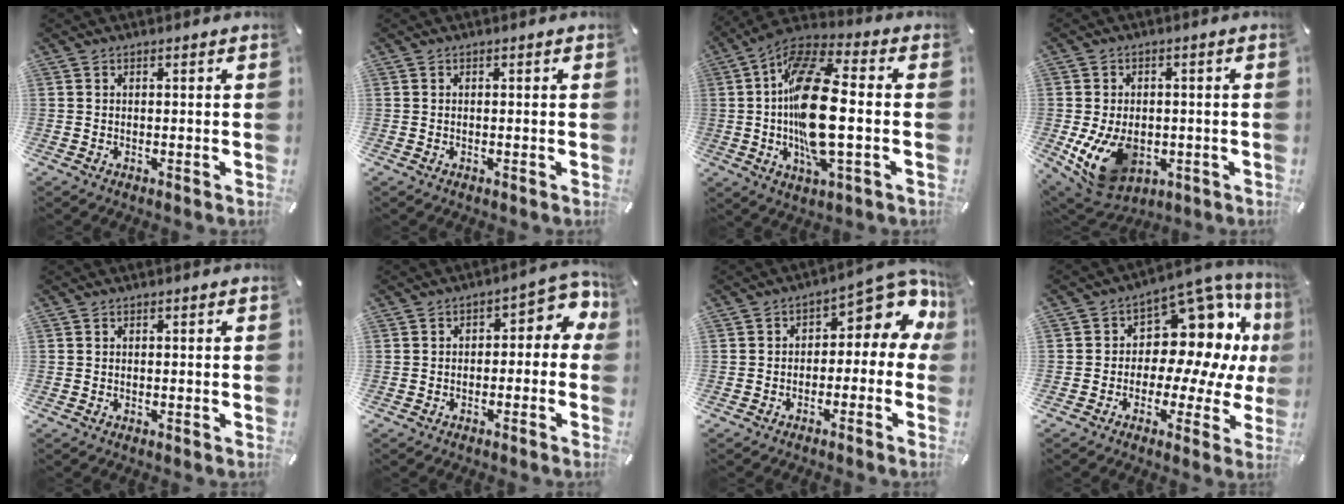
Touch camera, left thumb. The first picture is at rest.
{"total": 0.0}
{"total": 20.4, "force": [-0.8, 7.6, 18.9], "torque": [-0.376, -0.006, -0.014]}
{"total": 12.9, "force": [-3.0, 9.2, 8.5], "torque": [-0.162, 0.002, -0.049]}
{"total": 0.0}
{"total": 5.8, "force": [-0.4, 3.8, 4.3], "torque": [-0.058, 0.000, -0.014]}
{"total": 8.4, "force": [3.2, 4.8, 6.1], "torque": [-0.071, -0.031, 0.054]}
{"total": 13.6, "force": [4.9, 9.2, 8.7], "torque": [-0.135, -0.055, 0.085]}